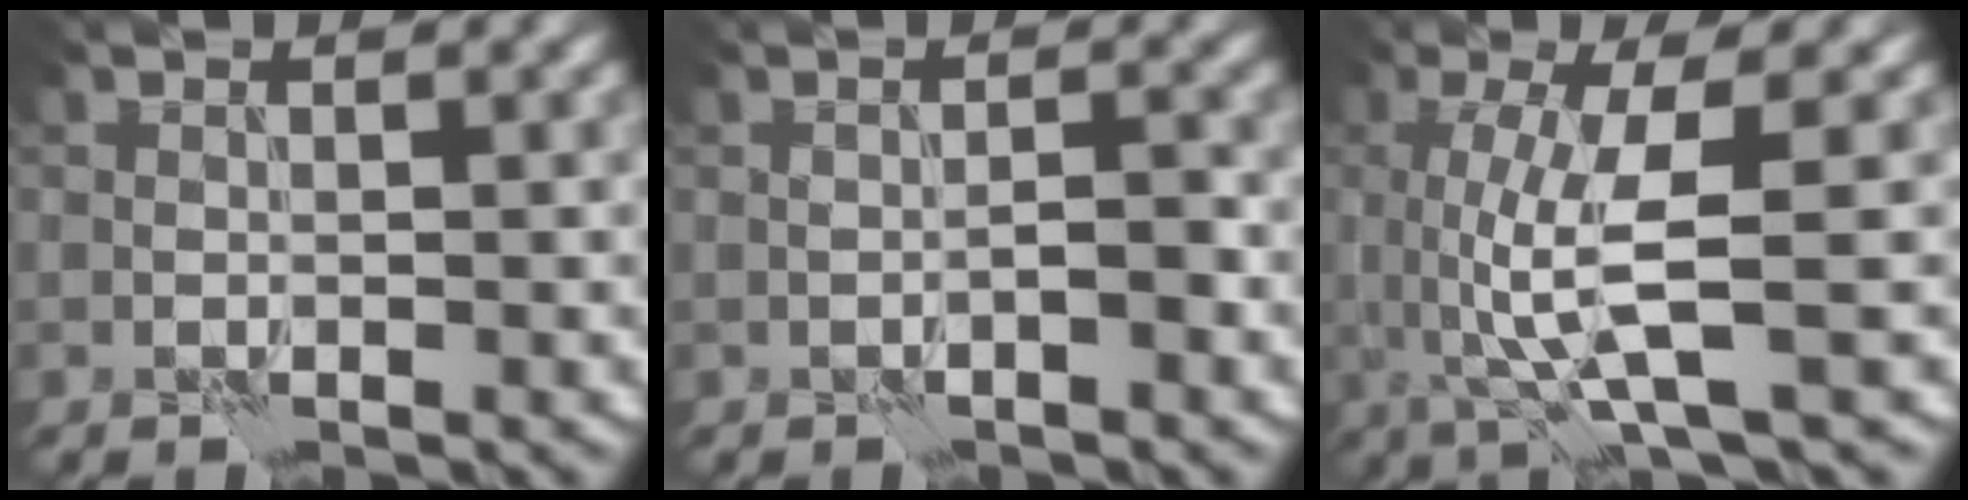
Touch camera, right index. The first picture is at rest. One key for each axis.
{"total": 1.3, "fx": -0.8, "fy": 0.2, "fz": 1.0, "tx": -0.015, "ty": 0.009, "tz": -0.015}
{"total": 6.5, "fx": 0.1, "fy": 1.5, "fz": 6.3, "tx": -0.120, "ty": -0.003, "tz": 0.004}